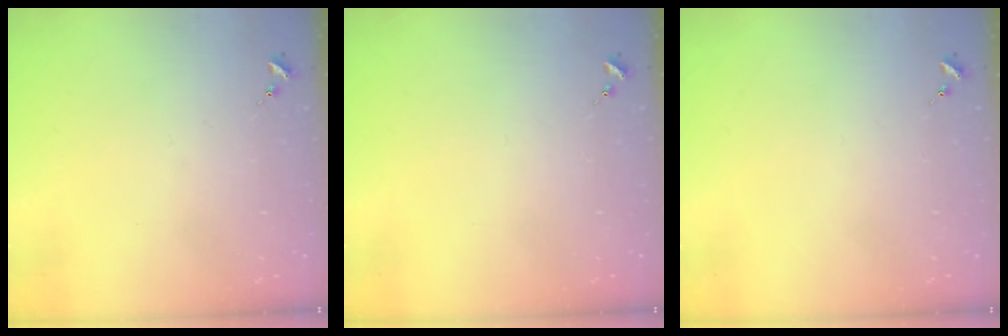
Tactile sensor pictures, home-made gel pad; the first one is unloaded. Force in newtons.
{"total": 0.0}
{"total": 0.0}